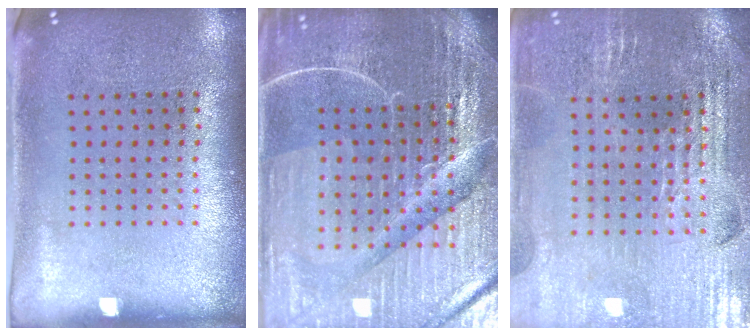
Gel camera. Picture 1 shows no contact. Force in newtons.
{"total": 6.3, "press": 5.7, "slide": 2.8}
{"total": 2.8, "press": 2.8, "slide": 0.5}